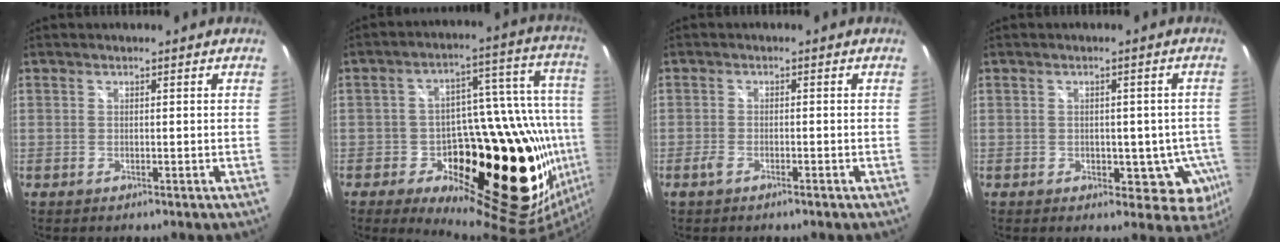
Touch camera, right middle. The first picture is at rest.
{"total": 33.6, "force": [-11.0, 17.4, 26.6], "torque": [-0.393, 0.011, -0.145]}
{"total": 2.2, "force": [-1.7, 0.5, 1.4], "torque": [-0.038, -0.001, -0.036]}
{"total": 8.4, "force": [-2.6, 6.1, 5.2], "torque": [-0.053, 0.009, -0.020]}